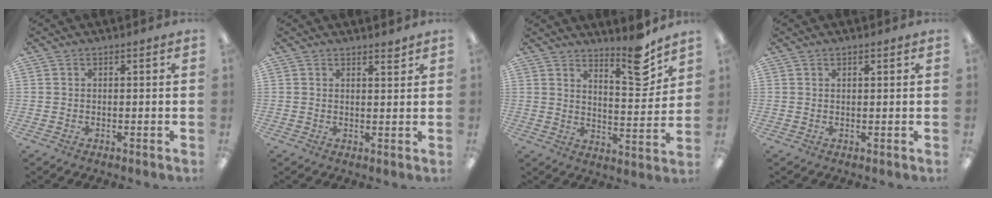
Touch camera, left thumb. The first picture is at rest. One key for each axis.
{"total": 2.1, "fx": 1.9, "fy": 0.3, "fz": 0.8, "tx": -0.002, "ty": -0.011, "tz": 0.030}
{"total": 11.7, "fx": 9.0, "fy": 3.3, "fz": 6.7, "tx": -0.075, "ty": -0.069, "tz": 0.148}
{"total": 0.9, "fx": 0.7, "fy": 0.3, "fz": 0.5, "tx": -0.012, "ty": 0.000, "tz": 0.013}